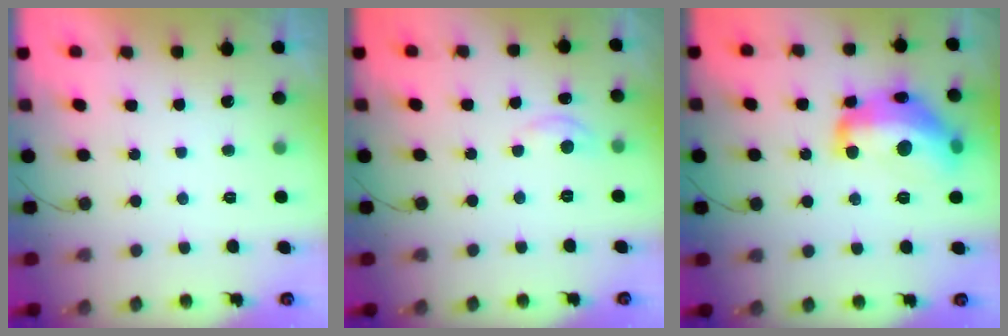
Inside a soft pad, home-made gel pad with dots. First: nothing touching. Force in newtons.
{"total": 3.6, "press": 3.6, "slide": 0.4}
{"total": 20.1, "press": 20.1, "slide": 1.1}